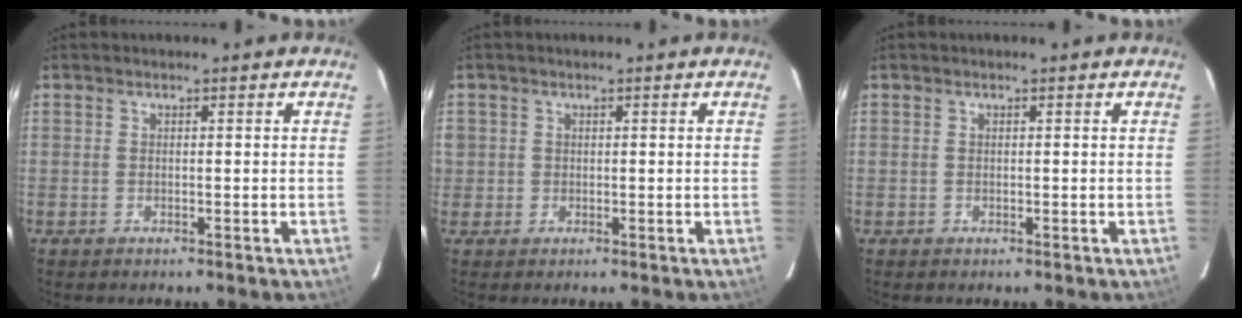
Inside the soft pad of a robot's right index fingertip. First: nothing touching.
{"total": 1.4, "force": [0.0, 1.4, 0.1], "torque": [0.004, 0.005, 0.001]}
{"total": 0.6, "force": [-0.1, 0.6, -0.1], "torque": [0.003, 0.002, -0.002]}